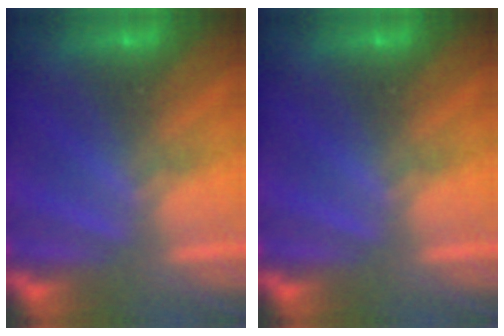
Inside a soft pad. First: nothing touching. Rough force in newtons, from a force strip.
{"total": 0.0}